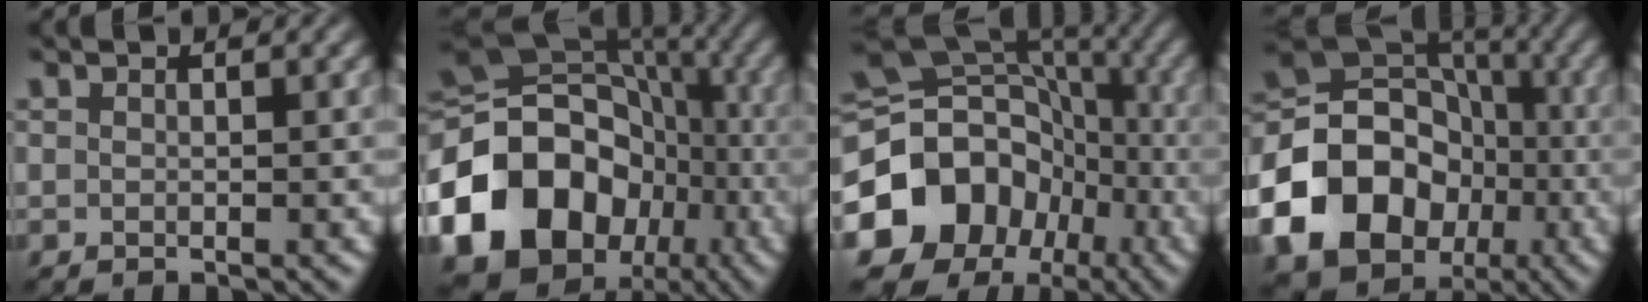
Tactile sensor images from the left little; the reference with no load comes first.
{"total": 21.7, "force": [-8.0, 17.4, 10.2], "torque": [-0.205, -0.028, -0.151]}
{"total": 16.7, "force": [-5.4, 14.3, 6.6], "torque": [-0.142, -0.014, -0.114]}
{"total": 17.8, "force": [-6.4, 14.9, 7.4], "torque": [-0.150, -0.019, -0.125]}